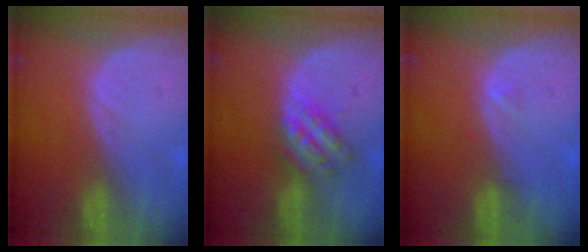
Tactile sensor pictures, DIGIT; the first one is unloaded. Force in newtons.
{"total": 5.5, "press": 5.0, "slide": 2.4}
{"total": 0.5, "press": 0.5, "slide": 0.2}